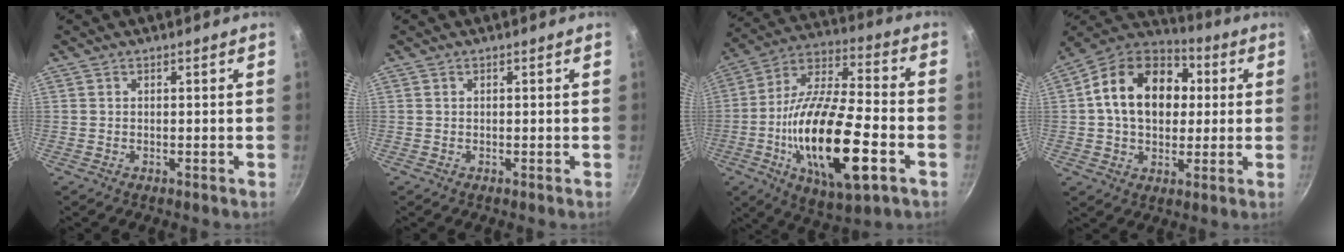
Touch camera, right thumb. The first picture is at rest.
{"total": 0.0}
{"total": 25.2, "force": [-6.9, 9.4, 22.3], "torque": [-0.397, 0.017, -0.123]}
{"total": 18.8, "force": [2.9, 13.7, 12.6], "torque": [-0.183, 0.024, 0.031]}